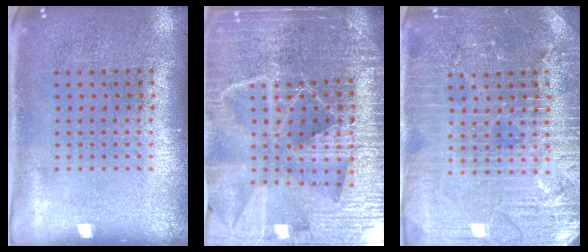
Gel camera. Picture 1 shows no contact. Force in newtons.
{"total": 6.5, "press": 5.6, "slide": 3.4}
{"total": 4.4, "press": 4.2, "slide": 1.5}